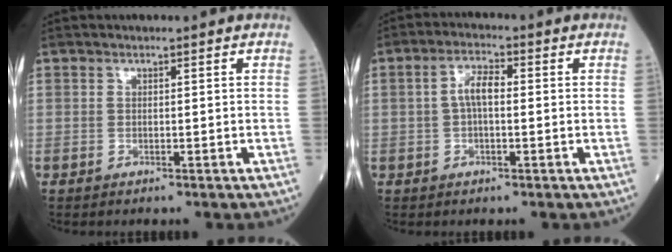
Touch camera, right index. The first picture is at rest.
{"total": 4.1, "force": [0.1, 1.5, 3.8], "torque": [-0.078, 0.014, 0.001]}